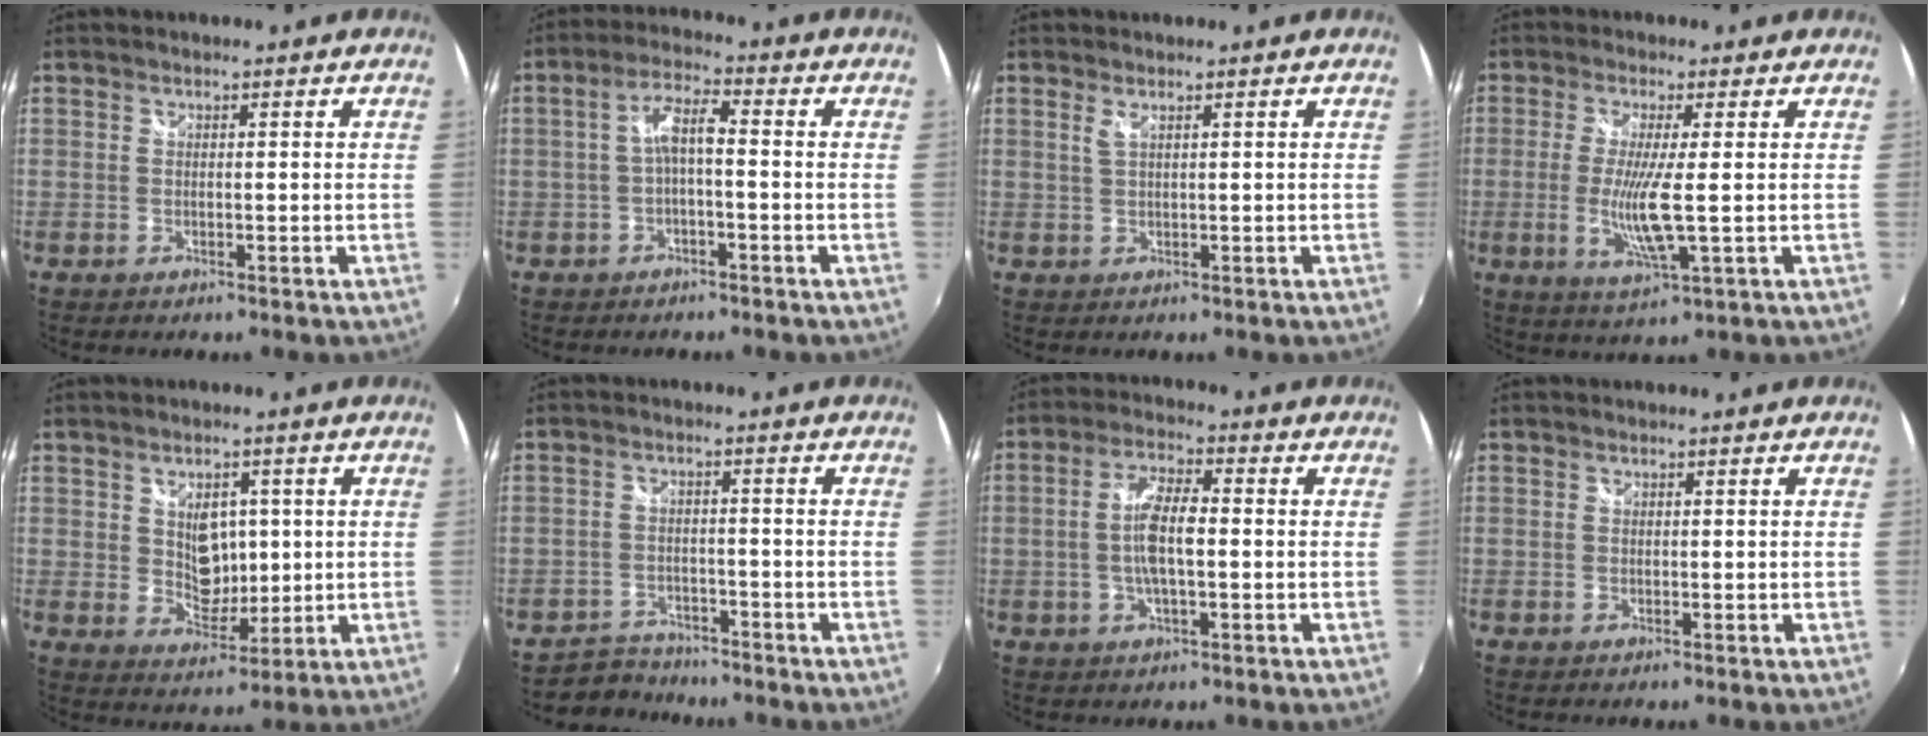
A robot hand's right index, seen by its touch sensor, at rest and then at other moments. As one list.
[{"total": 4.9, "force": [-1.0, 1.0, 4.6], "torque": [-0.096, 0.013, -0.019]}, {"total": 1.0, "force": [0.5, -0.1, 0.8], "torque": [-0.016, 0.001, 0.011]}, {"total": 7.6, "force": [-0.8, 0.0, 7.6], "torque": [-0.155, -0.017, -0.017]}, {"total": 7.2, "force": [1.3, 5.0, 4.9], "torque": [-0.074, -0.002, 0.032]}, {"total": 4.9, "force": [-4.3, 2.3, -0.4], "torque": [-0.010, 0.012, -0.077]}, {"total": 7.2, "force": [-0.7, 2.1, 6.9], "torque": [-0.134, 0.006, -0.014]}, {"total": 0.0}]